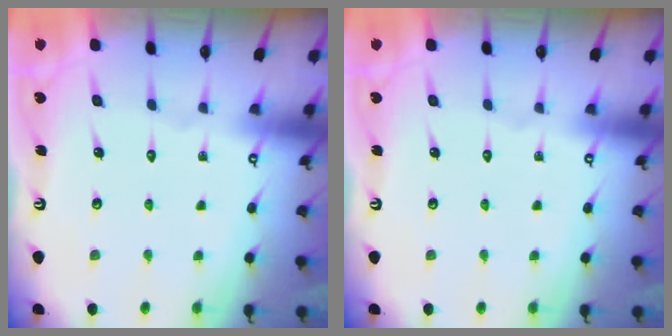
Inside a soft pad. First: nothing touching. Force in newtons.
{"total": 0.0}